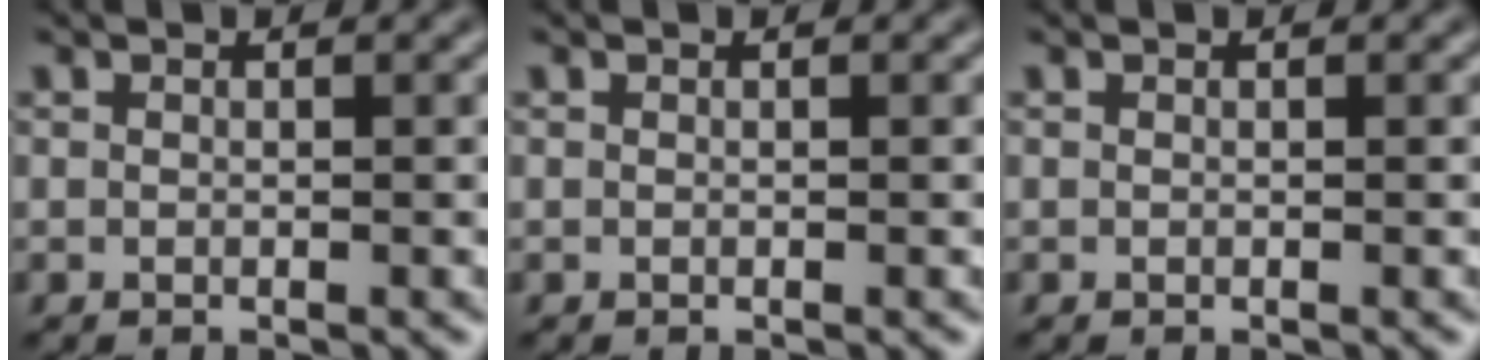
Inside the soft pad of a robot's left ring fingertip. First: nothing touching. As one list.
[{"total": 0.0}, {"total": 0.0}]